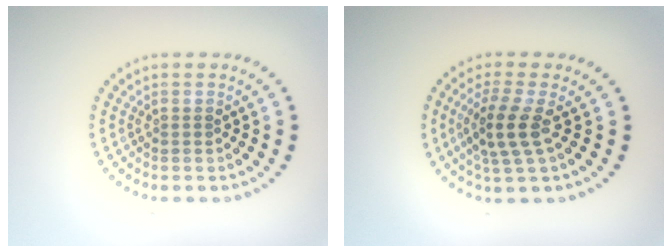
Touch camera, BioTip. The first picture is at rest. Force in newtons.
{"total": 3.4, "press": 2.9, "slide": 1.9}